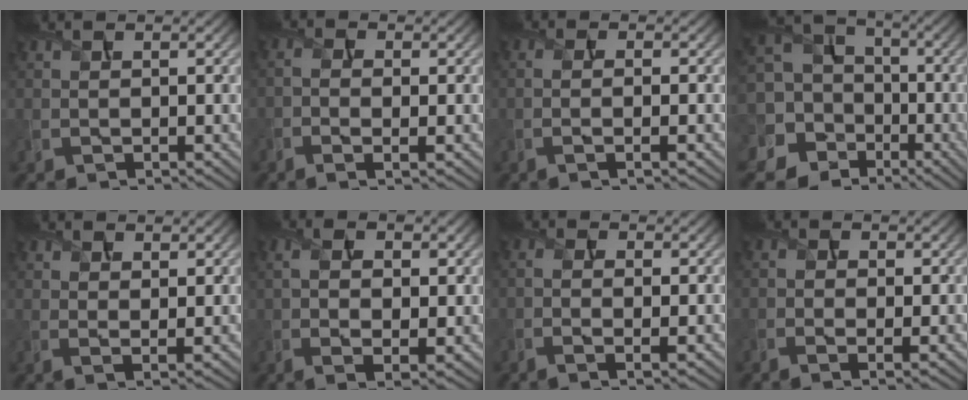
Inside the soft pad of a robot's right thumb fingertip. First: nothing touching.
{"total": 2.8, "force": [-1.0, 1.0, 2.5], "torque": [-0.054, -0.006, -0.021]}
{"total": 2.7, "force": [-0.7, 0.6, 2.6], "torque": [-0.045, 0.003, -0.019]}
{"total": 12.9, "force": [-2.2, 11.5, 5.3], "torque": [-0.194, 0.000, -0.062]}
{"total": 2.6, "force": [1.3, 1.0, 2.0], "torque": [-0.045, -0.007, 0.027]}
{"total": 6.7, "force": [0.4, 3.4, 5.8], "torque": [-0.111, -0.005, 0.013]}
{"total": 2.9, "force": [-0.6, 0.8, 2.8], "torque": [-0.057, -0.005, -0.014]}
{"total": 2.7, "force": [-0.4, 1.2, 2.4], "torque": [-0.044, -0.006, -0.007]}